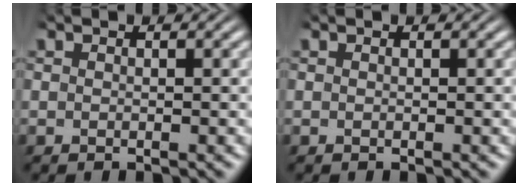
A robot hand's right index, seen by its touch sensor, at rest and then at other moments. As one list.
[{"total": 0.0}]